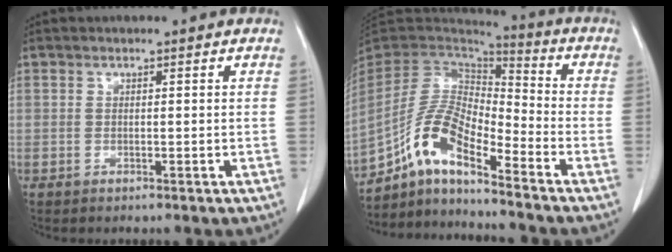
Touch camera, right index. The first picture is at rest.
{"total": 12.0, "force": [-7.8, 2.9, 8.6], "torque": [-0.177, 0.021, -0.145]}